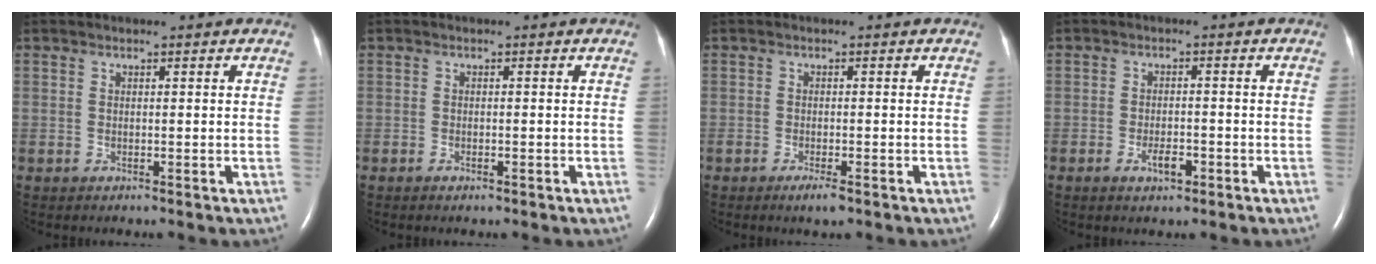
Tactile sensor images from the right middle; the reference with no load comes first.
{"total": 0.8, "force": [-0.5, 0.3, 0.5], "torque": [-0.013, -0.001, -0.005]}
{"total": 2.0, "force": [-1.3, 0.3, 1.5], "torque": [-0.030, -0.004, -0.022]}
{"total": 2.9, "force": [-1.5, 1.1, 2.2], "torque": [-0.044, 0.002, -0.025]}